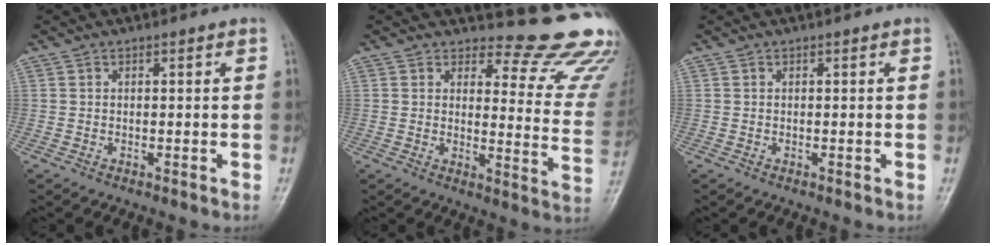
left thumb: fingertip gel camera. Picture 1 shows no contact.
{"total": 15.7, "force": [14.9, 3.9, 3.1], "torque": [0.015, -0.167, 0.143]}
{"total": 0.0}